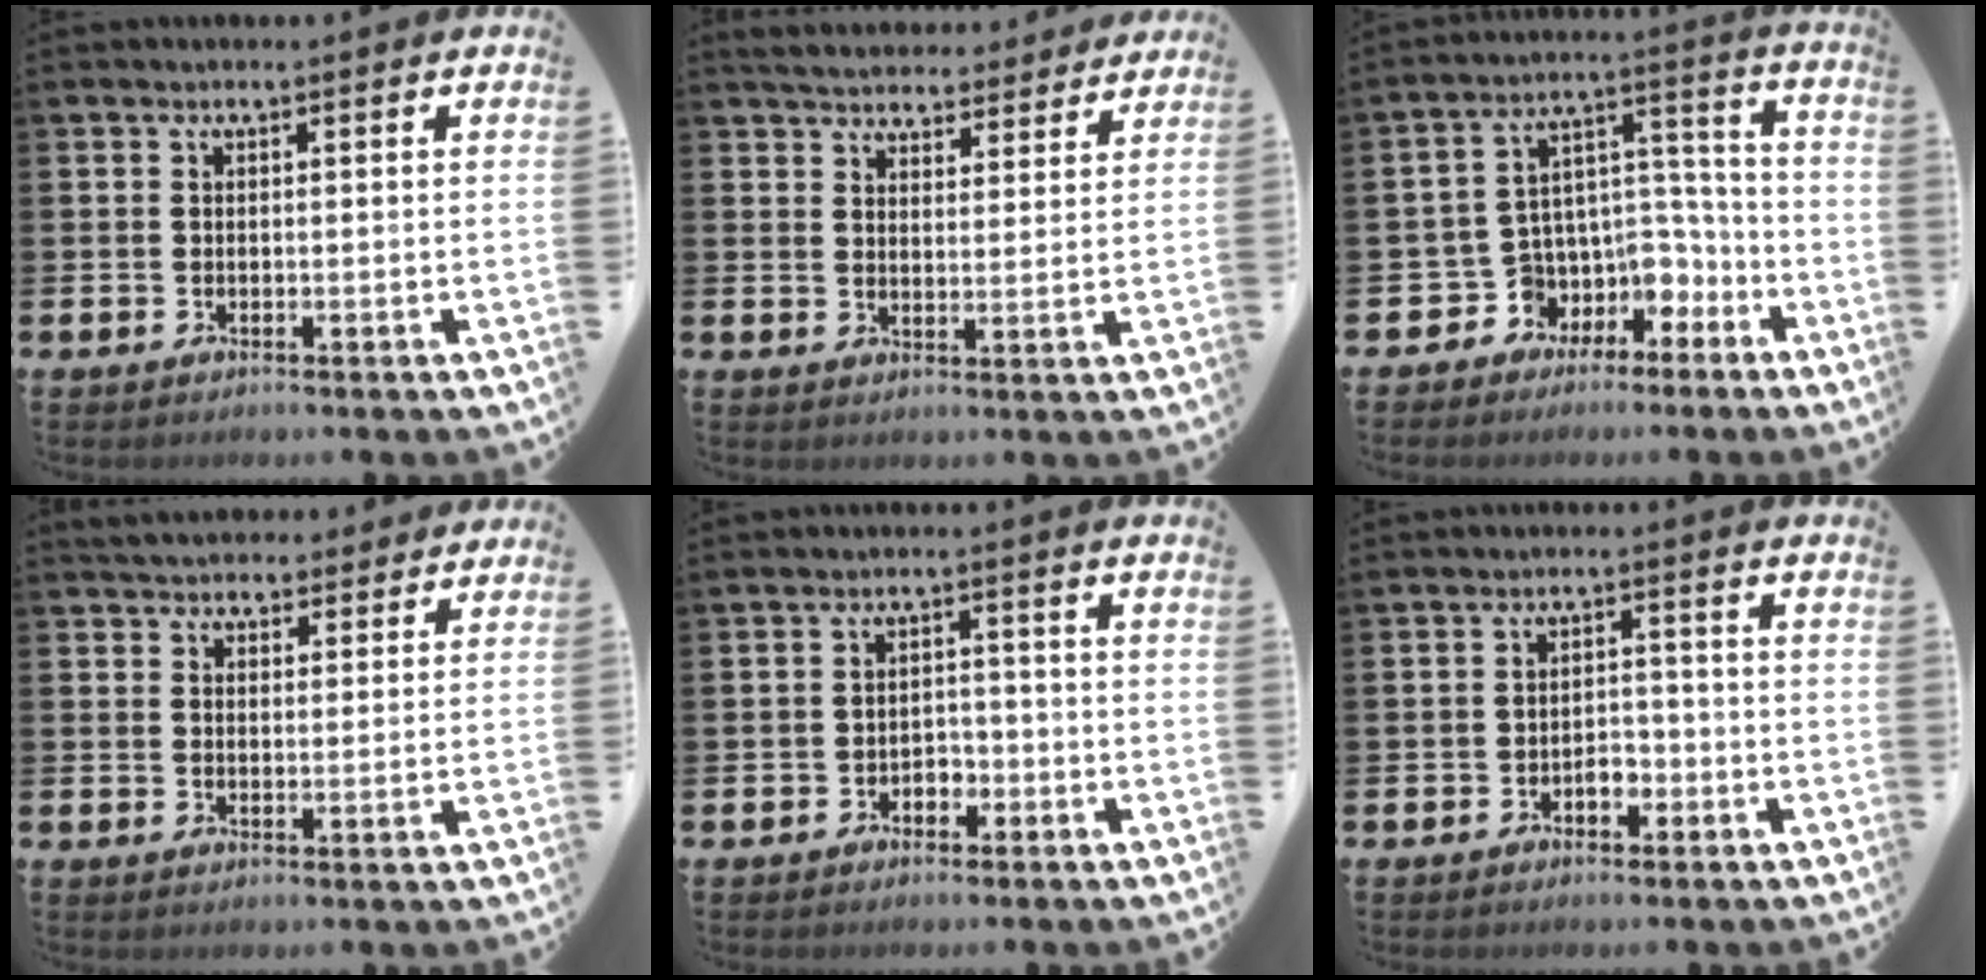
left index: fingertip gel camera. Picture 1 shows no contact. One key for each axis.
{"total": 4.8, "fx": 4.7, "fy": 1.0, "fz": 0.1, "tx": -0.014, "ty": -0.031, "tz": 0.084}
{"total": 6.2, "fx": -2.4, "fy": 5.6, "fz": 1.1, "tx": -0.049, "ty": -0.021, "tz": -0.040}
{"total": 4.4, "fx": 4.3, "fy": 1.1, "fz": 0.0, "tx": -0.009, "ty": -0.020, "tz": 0.078}
{"total": 1.9, "fx": -1.4, "fy": 1.2, "fz": 0.5, "tx": -0.021, "ty": 0.007, "tz": -0.029}
{"total": 2.5, "fx": -1.4, "fy": 1.5, "fz": 1.4, "tx": -0.027, "ty": 0.005, "tz": -0.031}